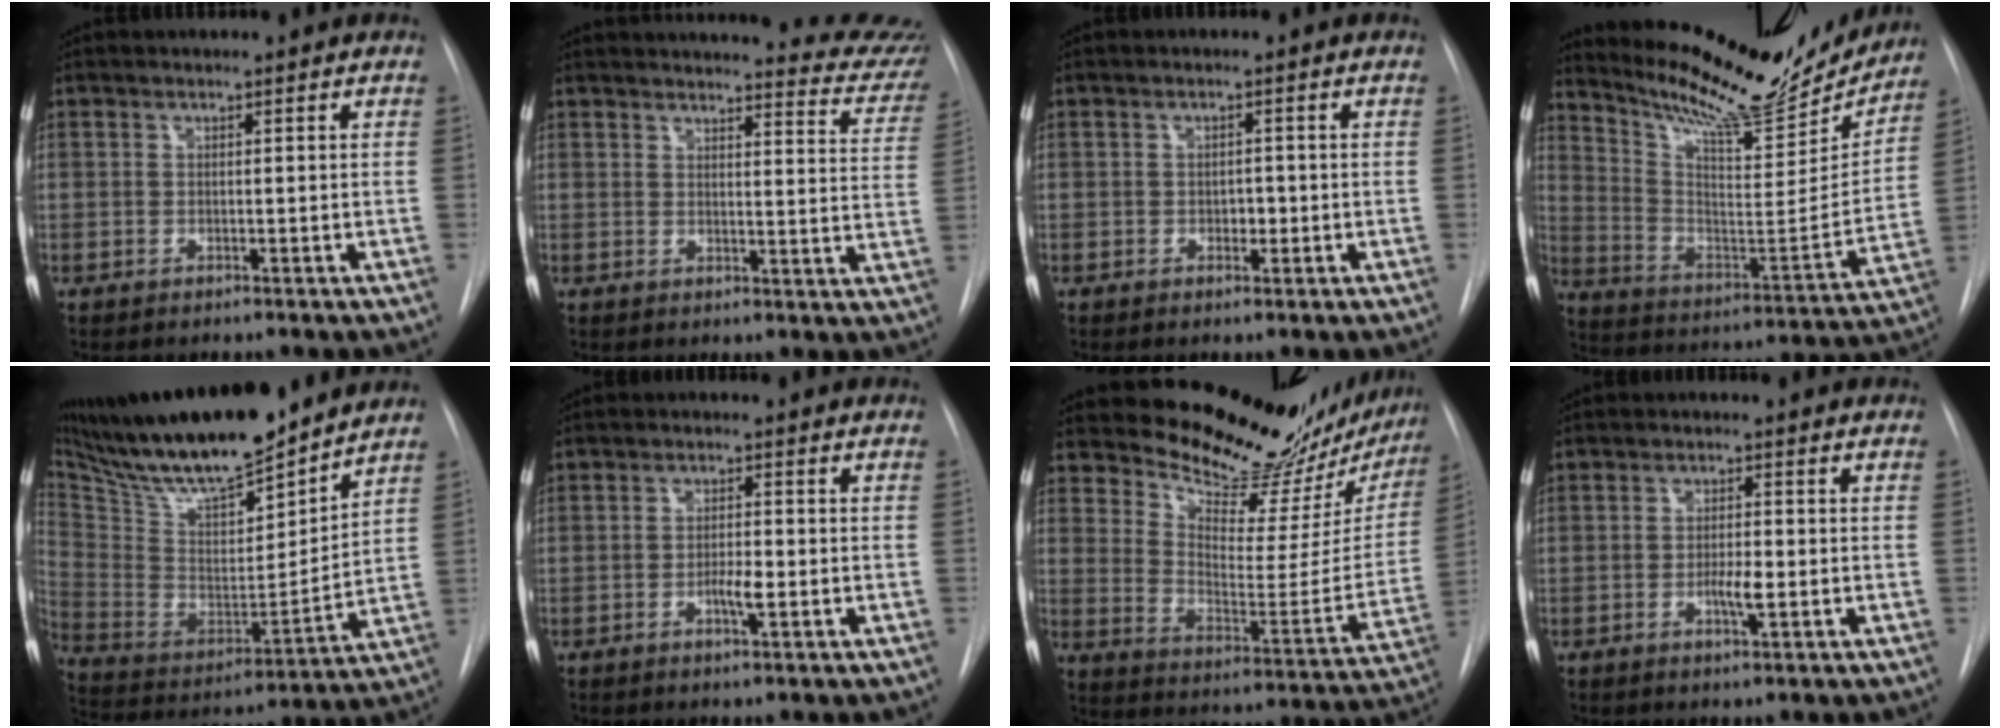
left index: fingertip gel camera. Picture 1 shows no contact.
{"total": 19.7, "force": [19.0, 2.4, 4.5], "torque": [-0.045, -0.070, 0.202]}
{"total": 1.6, "force": [-0.4, 1.1, 1.1], "torque": [-0.014, 0.003, -0.004]}
{"total": 22.9, "force": [20.8, 4.4, 8.4], "torque": [-0.140, -0.047, 0.304]}
{"total": 23.2, "force": [19.7, 3.9, 11.6], "torque": [-0.222, -0.007, 0.339]}
{"total": 2.7, "force": [-0.9, 0.5, 2.5], "torque": [-0.044, 0.001, -0.015]}
{"total": 22.3, "force": [20.9, 4.8, 6.1], "torque": [-0.083, -0.097, 0.268]}
{"total": 2.9, "force": [-0.8, 0.6, 2.8], "torque": [-0.049, 0.000, -0.012]}